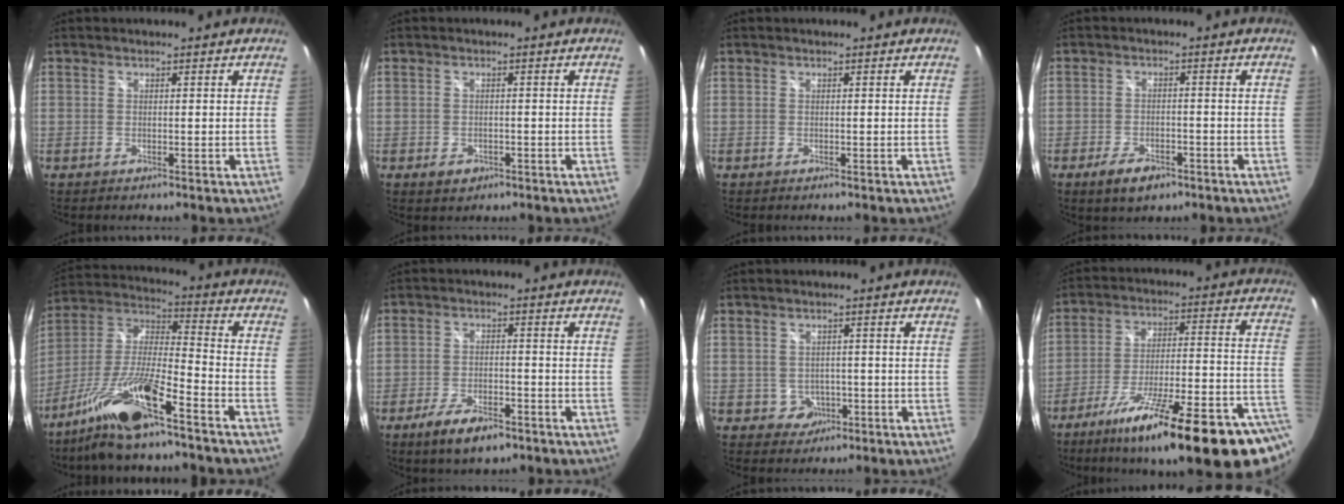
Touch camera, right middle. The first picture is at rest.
{"total": 2.9, "force": [-1.3, 2.2, 1.3], "torque": [-0.025, -0.005, -0.015]}
{"total": 0.0}
{"total": 6.0, "force": [-3.8, 3.0, 3.6], "torque": [-0.082, -0.009, -0.060]}
{"total": 15.6, "force": [-10.6, 2.2, 11.2], "torque": [-0.225, -0.005, -0.204]}
{"total": 8.2, "force": [-5.5, 3.2, 5.2], "torque": [-0.120, -0.016, -0.092]}
{"total": 3.5, "force": [-1.0, 3.3, 0.7], "torque": [-0.021, 0.006, -0.006]}
{"total": 27.8, "force": [-18.3, 3.9, 20.6], "torque": [-0.284, -0.056, -0.267]}